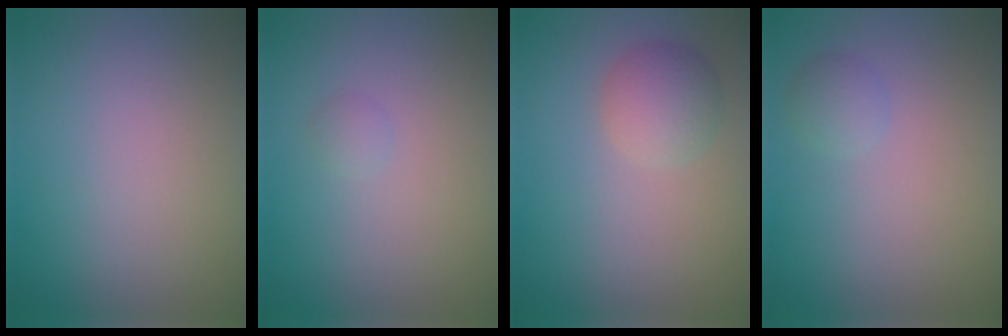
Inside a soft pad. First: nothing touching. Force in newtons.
{"total": 0.8, "press": 0.8, "slide": 0.0}
{"total": 2.8, "press": 2.8, "slide": 0.1}
{"total": 1.3, "press": 1.3, "slide": 0.0}